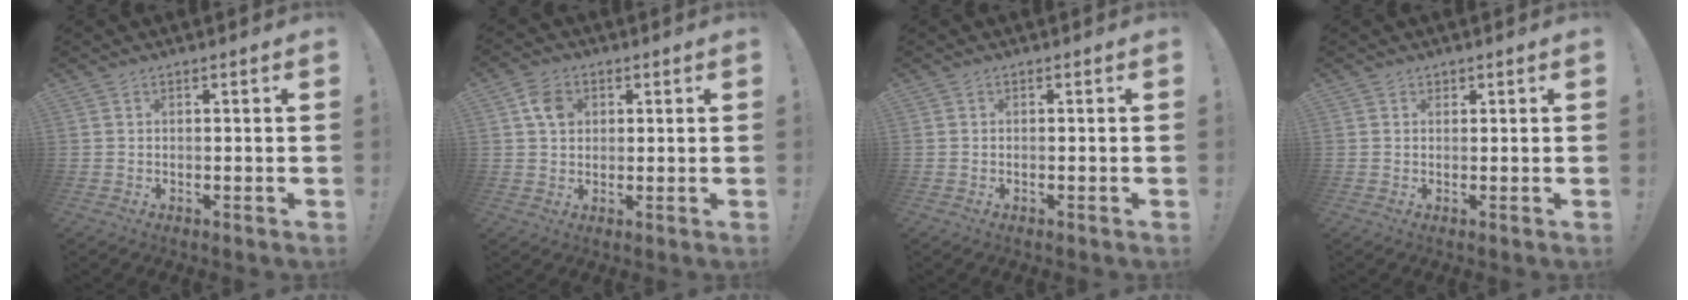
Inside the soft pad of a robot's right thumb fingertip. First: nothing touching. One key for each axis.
{"total": 6.4, "fx": 2.3, "fy": 5.2, "fz": 3.0, "tx": -0.052, "ty": 0.007, "tz": 0.045}
{"total": 0.0}
{"total": 1.1, "fx": 0.8, "fy": 0.8, "fz": 0.1, "tx": 0.010, "ty": -0.006, "tz": 0.012}